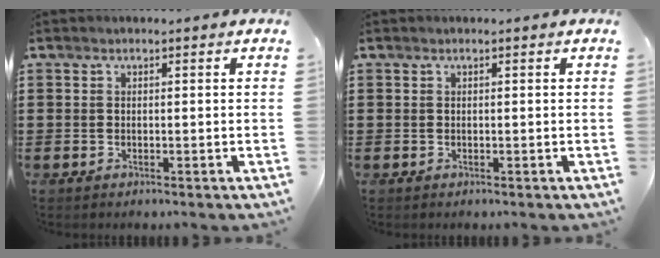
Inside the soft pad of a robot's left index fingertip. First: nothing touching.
{"total": 0.0}